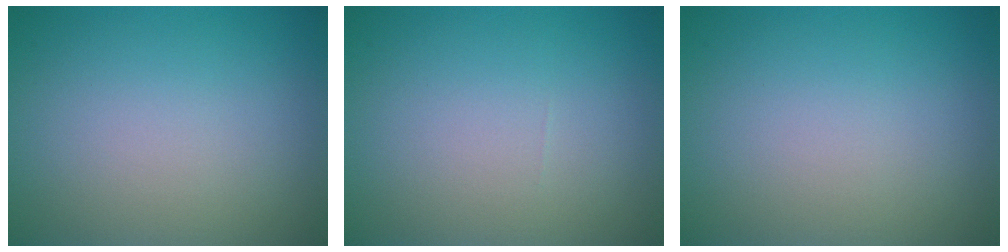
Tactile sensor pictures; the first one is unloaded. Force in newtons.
{"total": 0.0}
{"total": 0.0}